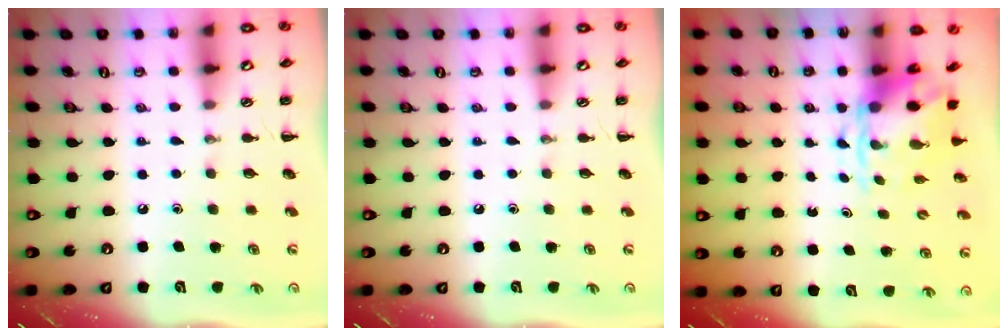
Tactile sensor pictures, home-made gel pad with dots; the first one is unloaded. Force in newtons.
{"total": 0.0}
{"total": 4.3, "press": 4.2, "slide": 0.9}